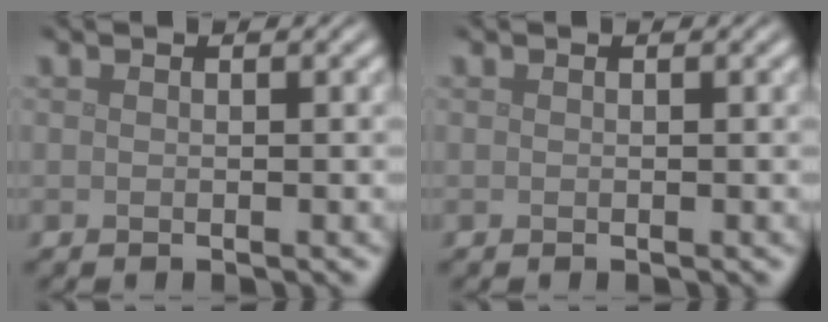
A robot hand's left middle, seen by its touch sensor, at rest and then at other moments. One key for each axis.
{"total": 0.0}